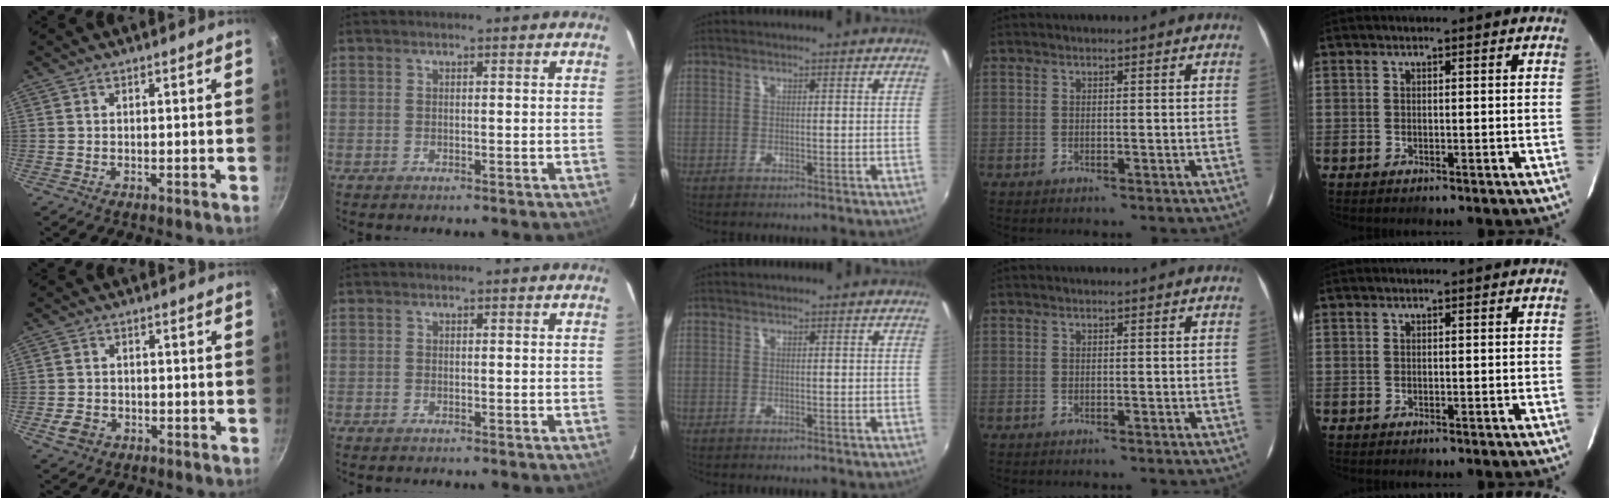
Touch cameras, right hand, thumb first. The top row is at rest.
{"thumb": {"total": 3.9, "force": [-1.6, 3.1, 1.8], "torque": [-0.032, 0.013, -0.027]}}